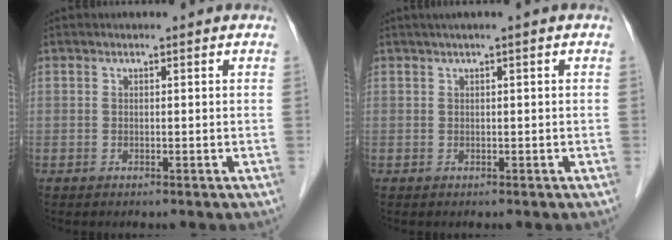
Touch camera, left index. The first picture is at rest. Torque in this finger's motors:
{"motor_torque": [0.17, -0.23, -0.25, -0.18]}